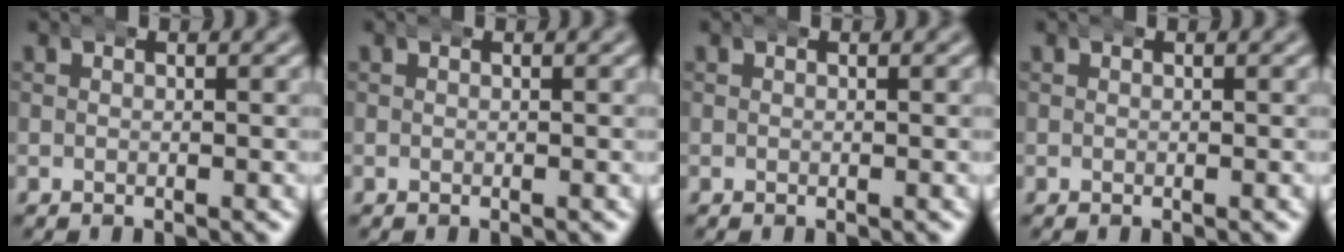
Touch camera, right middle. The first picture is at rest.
{"total": 0.0}
{"total": 0.0}
{"total": 0.0}